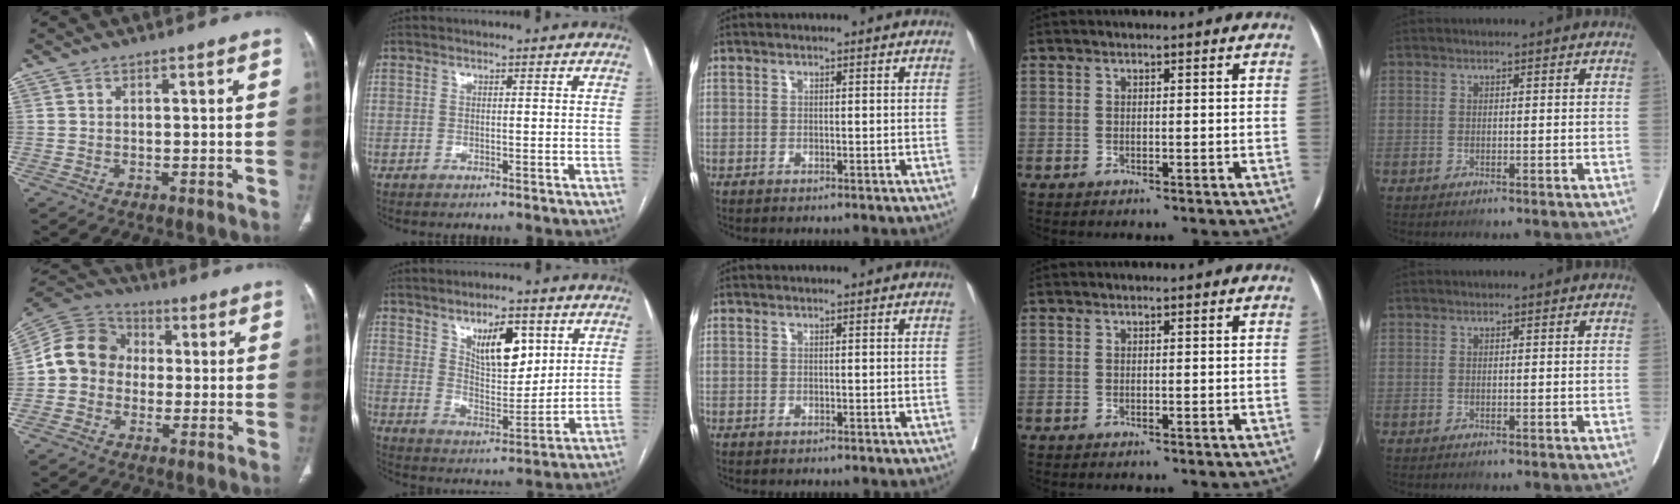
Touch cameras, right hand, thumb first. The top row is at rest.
{"thumb": {"total": 11.6, "force": [-0.3, 10.2, 5.5], "torque": [-0.083, 0.033, -0.019]}, "index": {"total": 9.1, "force": [4.5, 3.6, 7.0], "torque": [-0.115, -0.002, 0.084]}}